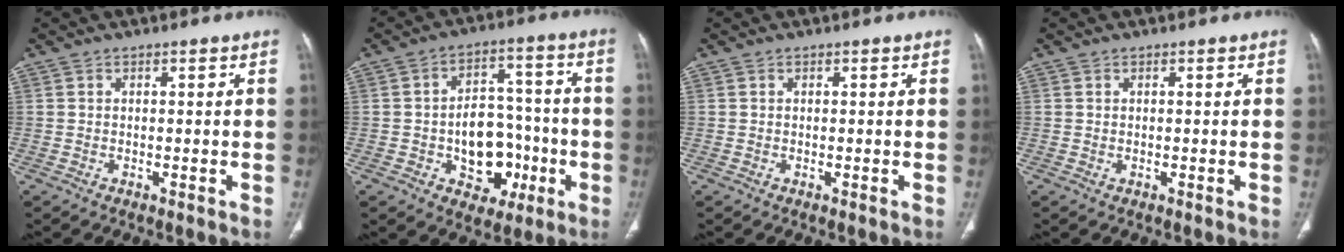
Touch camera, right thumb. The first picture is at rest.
{"total": 12.8, "force": [-3.4, 9.1, 8.3], "torque": [-0.076, 0.044, -0.042]}
{"total": 0.0}
{"total": 0.0}